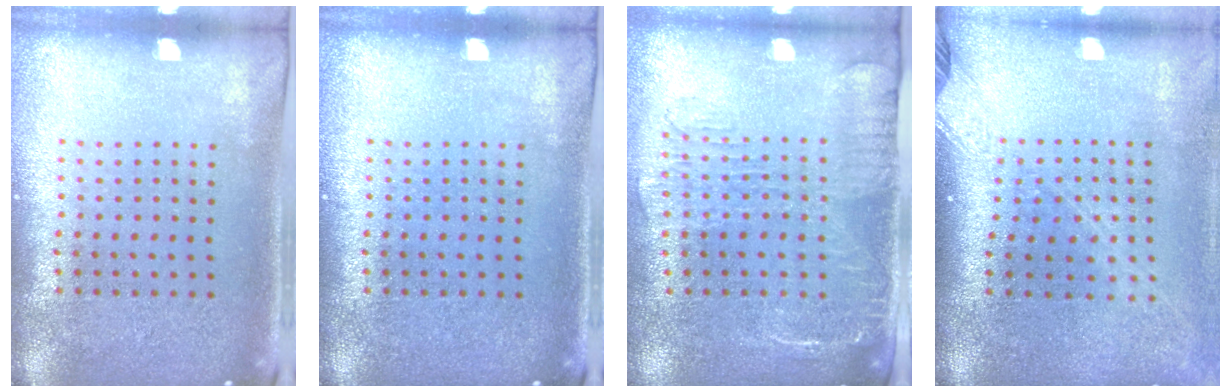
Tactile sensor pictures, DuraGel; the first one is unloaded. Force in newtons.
{"total": 0.0}
{"total": 1.9, "press": 1.6, "slide": 1.1}
{"total": 2.2, "press": 1.7, "slide": 1.4}